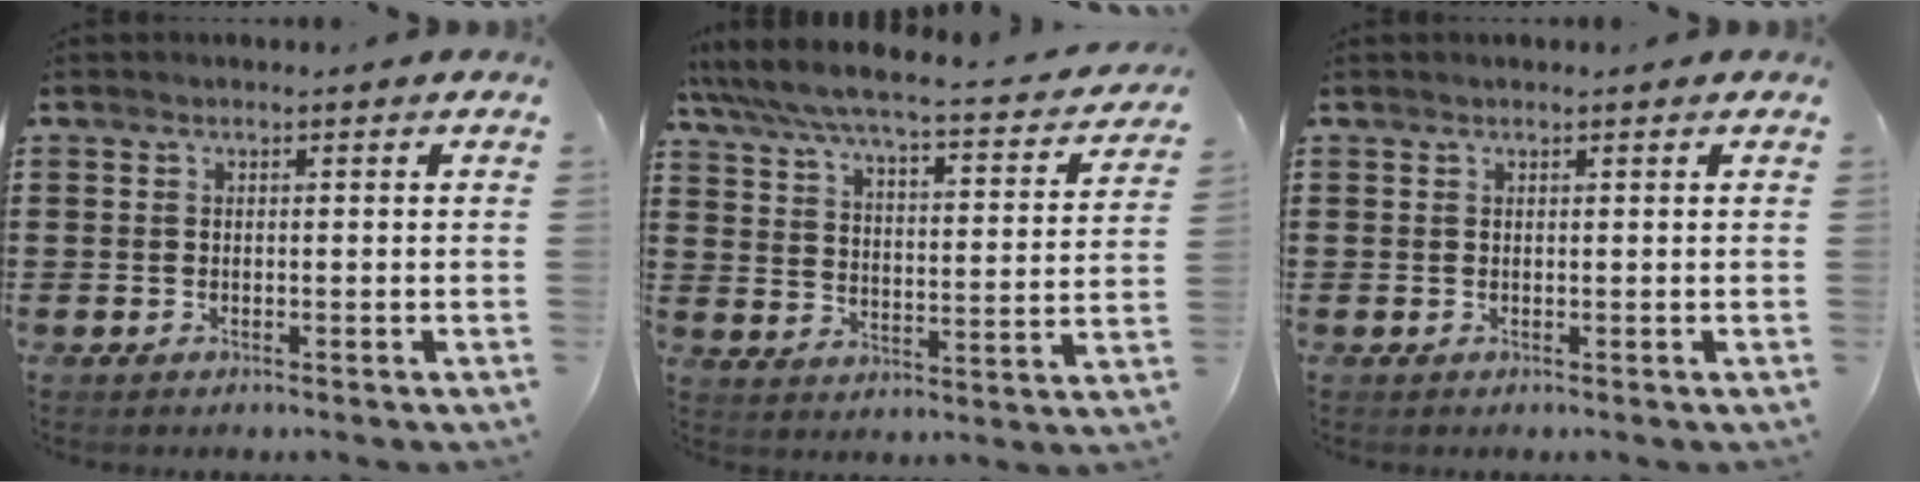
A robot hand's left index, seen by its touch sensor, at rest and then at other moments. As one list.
[{"total": 4.9, "force": [4.3, 0.2, 2.3], "torque": [-0.067, -0.037, 0.064]}, {"total": 0.0}]